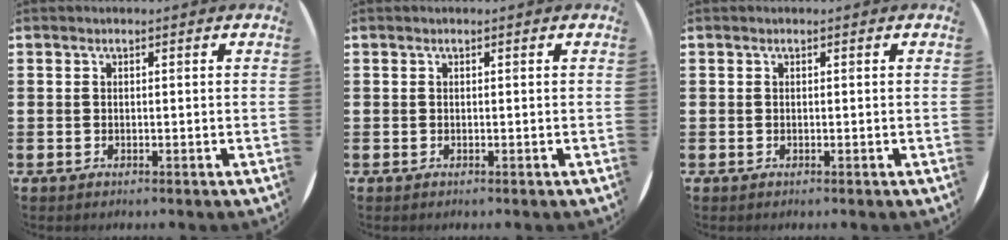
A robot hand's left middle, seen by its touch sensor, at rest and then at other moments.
{"total": 0.0}
{"total": 0.0}